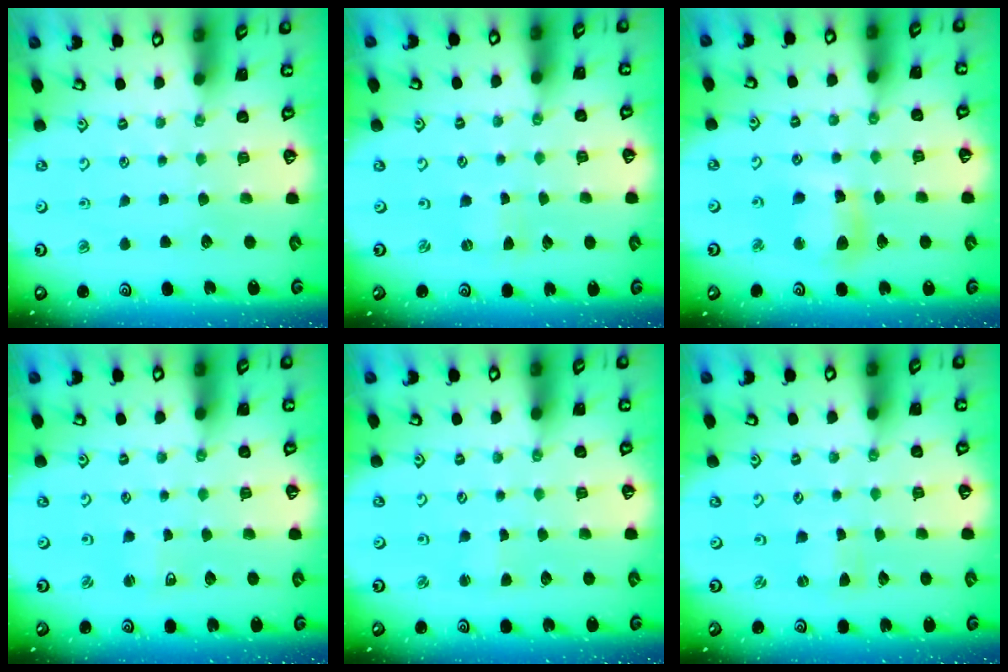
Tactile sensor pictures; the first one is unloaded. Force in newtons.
{"total": 0.0}
{"total": 10.4, "press": 10.4, "slide": 1.2}
{"total": 2.2, "press": 2.2, "slide": 0.3}
{"total": 1.5, "press": 1.5, "slide": 0.3}
{"total": 0.0}